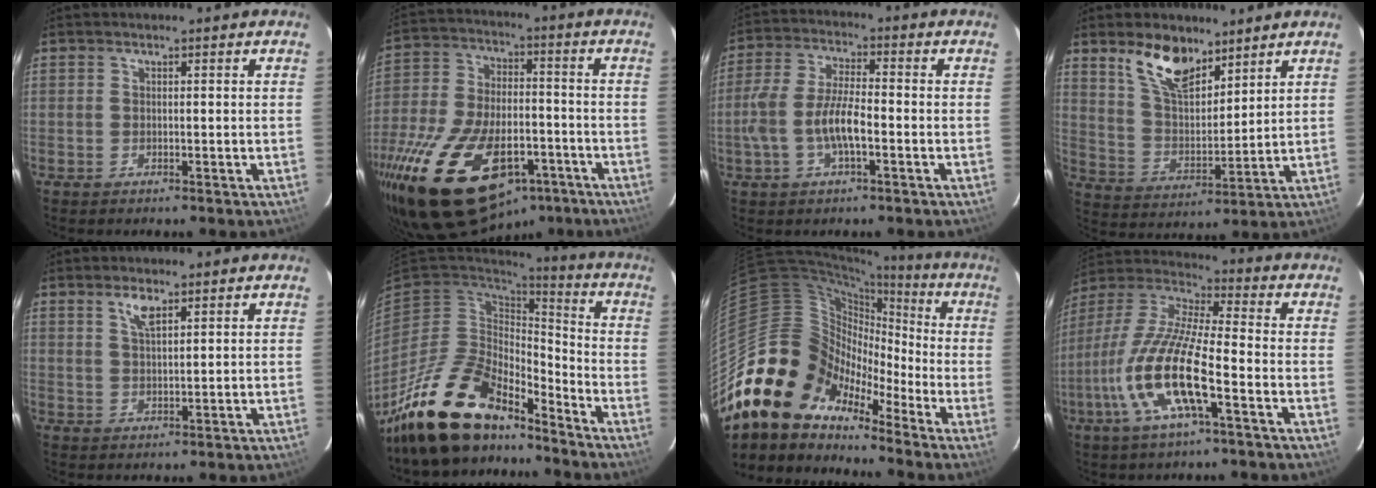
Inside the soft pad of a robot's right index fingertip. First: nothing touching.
{"total": 31.5, "force": [-17.3, 16.2, 20.8], "torque": [-0.430, -0.033, -0.269]}
{"total": 9.5, "force": [-2.7, 3.1, 8.5], "torque": [-0.178, 0.004, -0.051]}
{"total": 11.6, "force": [8.1, 5.1, 6.6], "torque": [-0.115, 0.000, 0.157]}
{"total": 3.5, "force": [2.2, 1.1, 2.5], "torque": [-0.044, 0.001, 0.042]}
{"total": 19.6, "force": [-15.4, 7.4, 9.7], "torque": [-0.202, -0.020, -0.271]}
{"total": 13.6, "force": [-10.1, 8.5, 3.1], "torque": [-0.062, 0.038, -0.210]}
{"total": 16.1, "force": [-6.2, 2.9, 14.6], "torque": [-0.300, -0.014, -0.127]}